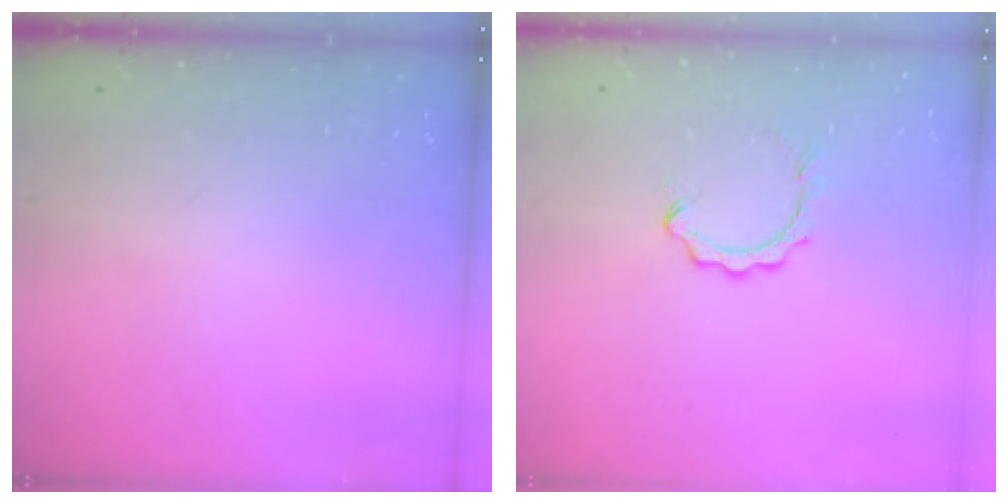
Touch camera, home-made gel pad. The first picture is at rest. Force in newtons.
{"total": 2.9, "press": 2.9, "slide": 0.3}